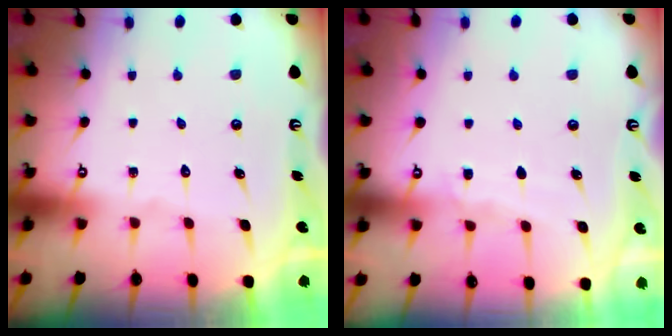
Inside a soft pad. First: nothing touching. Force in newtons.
{"total": 3.2, "press": 3.2, "slide": 0.5}